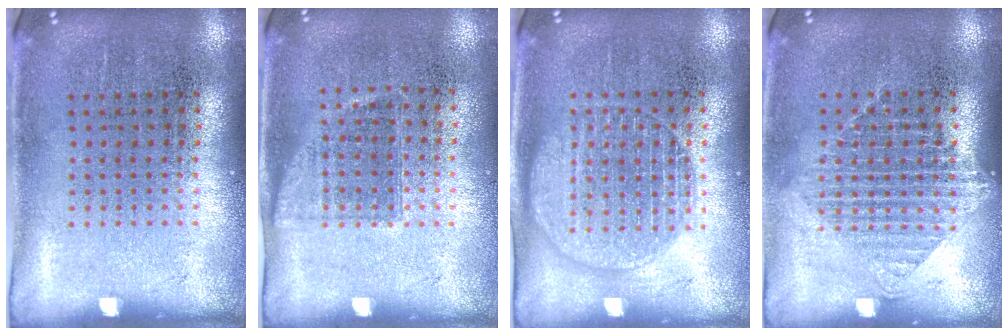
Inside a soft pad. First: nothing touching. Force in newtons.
{"total": 0.9, "press": 0.8, "slide": 0.5}
{"total": 1.6, "press": 1.6, "slide": 0.1}
{"total": 1.1, "press": 1.0, "slide": 0.5}